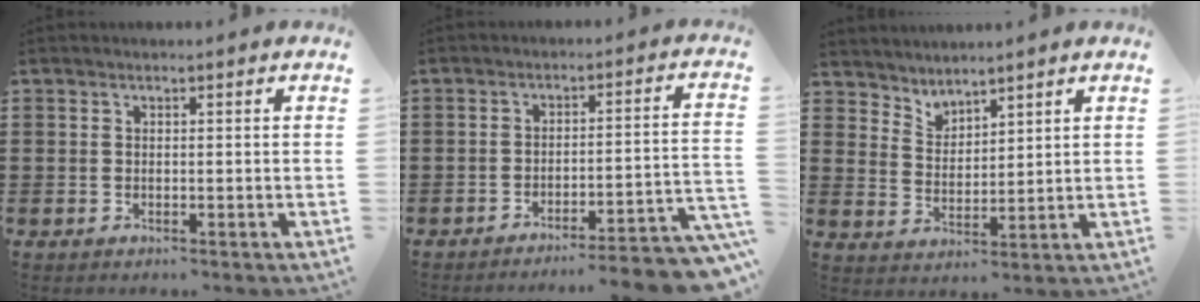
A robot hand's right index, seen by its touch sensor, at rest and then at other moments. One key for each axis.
{"total": 4.7, "fx": -4.3, "fy": -0.6, "fz": 1.9, "tx": -0.031, "ty": -0.019, "tz": -0.086}
{"total": 3.2, "fx": 3.1, "fy": 0.5, "fz": -0.8, "tx": -0.001, "ty": -0.011, "tz": 0.059}